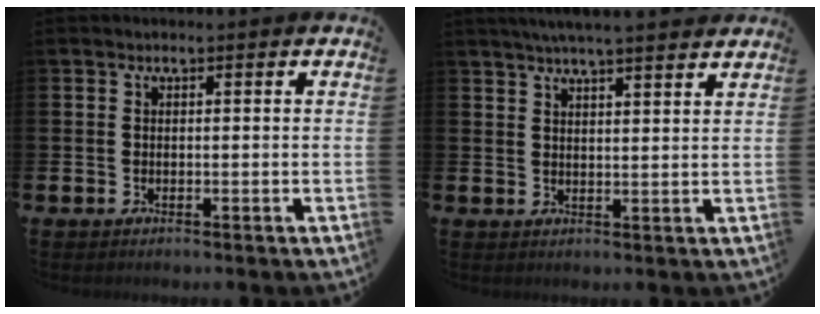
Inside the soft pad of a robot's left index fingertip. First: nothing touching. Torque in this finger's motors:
{"motor_torque": [0.96, -1.18, 0.80, 0.21]}